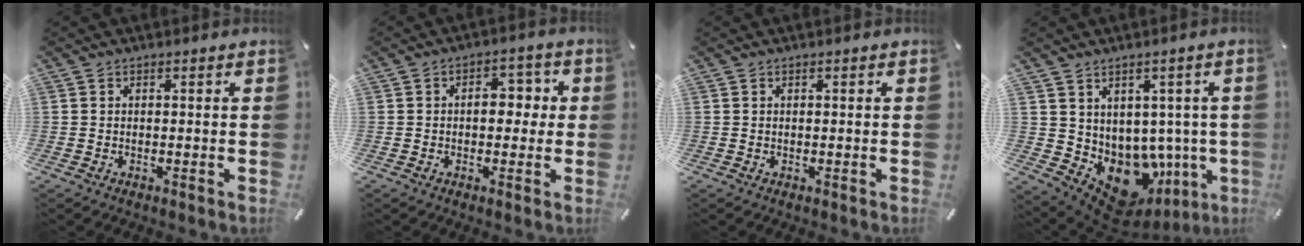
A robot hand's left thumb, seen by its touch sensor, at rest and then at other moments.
{"total": 6.5, "force": [0.3, 4.1, 5.0], "torque": [-0.058, 0.000, -0.006]}
{"total": 0.0}
{"total": 9.3, "force": [-2.5, 7.4, 5.1], "torque": [-0.076, -0.032, -0.025]}